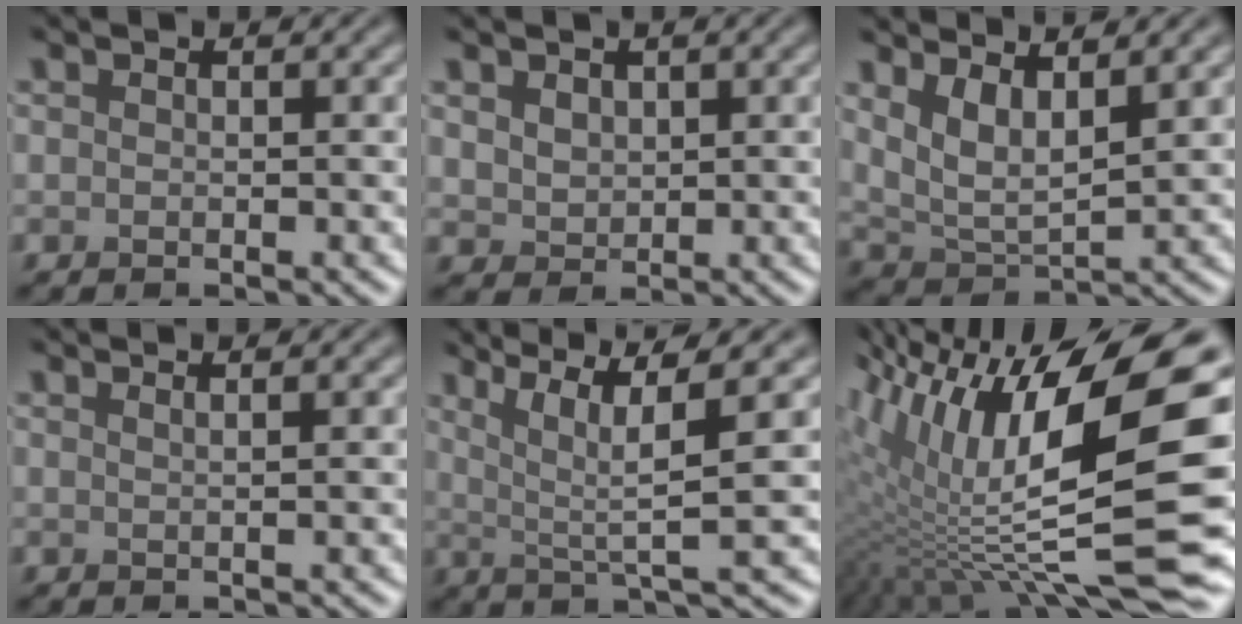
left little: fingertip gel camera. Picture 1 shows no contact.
{"total": 1.8, "force": [0.9, 1.4, 0.8], "torque": [-0.019, -0.003, 0.022]}
{"total": 4.1, "force": [2.3, 1.4, 3.0], "torque": [-0.069, -0.010, 0.048]}
{"total": 2.1, "force": [1.2, 1.0, 1.4], "torque": [0.003, 0.001, -0.011]}
{"total": 6.4, "force": [2.5, 0.9, 5.8], "torque": [-0.094, 0.007, 0.046]}
{"total": 16.2, "force": [2.8, 6.0, 14.7], "torque": [-0.281, 0.006, 0.054]}